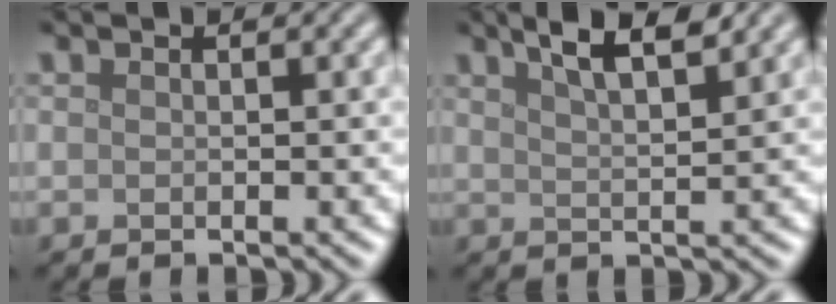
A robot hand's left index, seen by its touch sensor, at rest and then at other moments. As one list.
[{"total": 5.0, "force": [3.5, 1.2, 3.3], "torque": [-0.042, 0.021, 0.046]}]